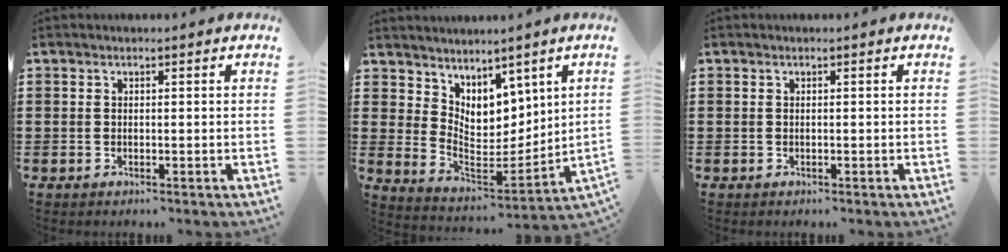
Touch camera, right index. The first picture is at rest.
{"total": 5.9, "force": [4.4, 3.8, 0.3], "torque": [-0.036, -0.043, 0.084]}
{"total": 0.0}